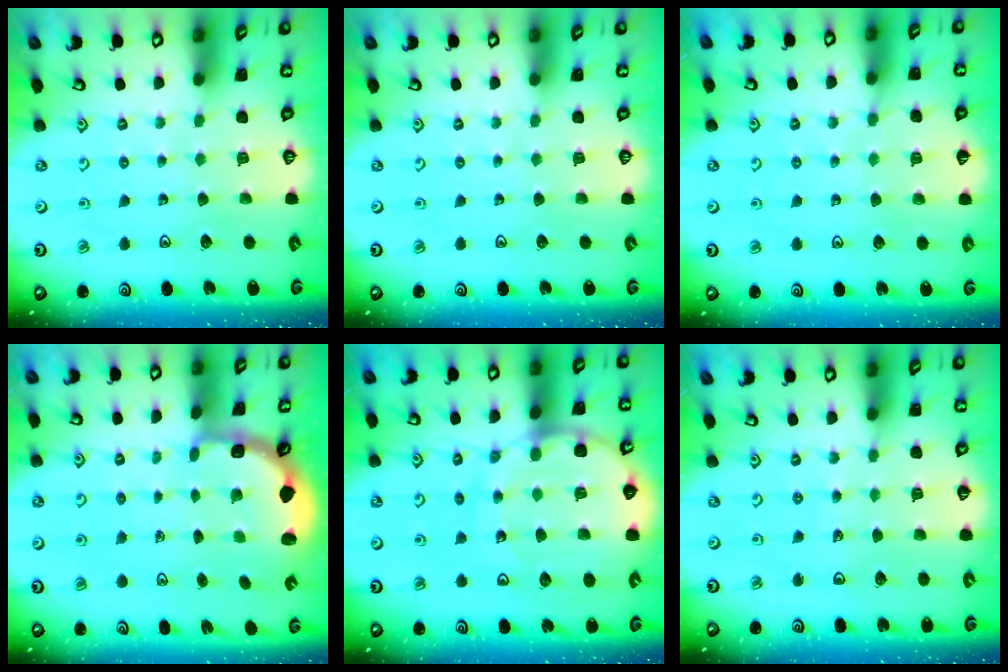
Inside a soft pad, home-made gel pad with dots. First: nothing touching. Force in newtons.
{"total": 0.0}
{"total": 5.5, "press": 5.3, "slide": 1.4}
{"total": 3.0, "press": 2.0, "slide": 2.2}
{"total": 13.7, "press": 13.6, "slide": 1.7}
{"total": 4.6, "press": 4.3, "slide": 1.4}